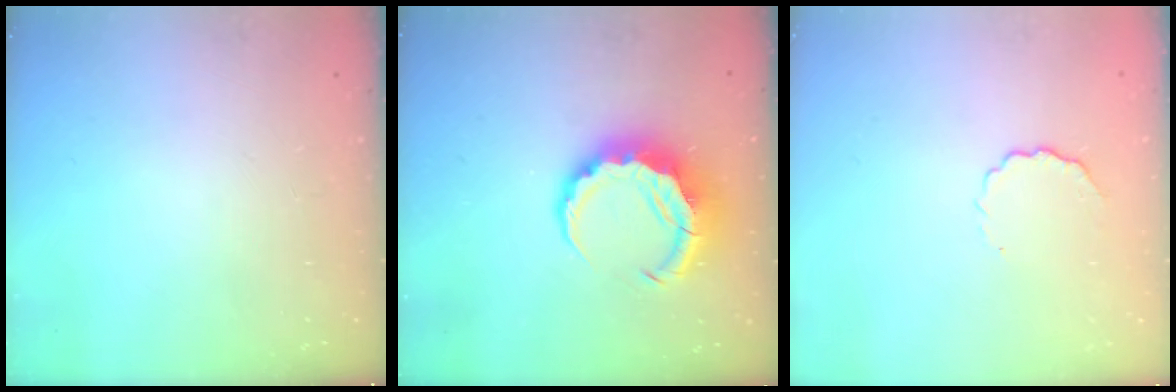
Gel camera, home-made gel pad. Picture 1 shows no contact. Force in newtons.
{"total": 9.3, "press": 9.2, "slide": 1.6}
{"total": 4.4, "press": 4.2, "slide": 1.1}